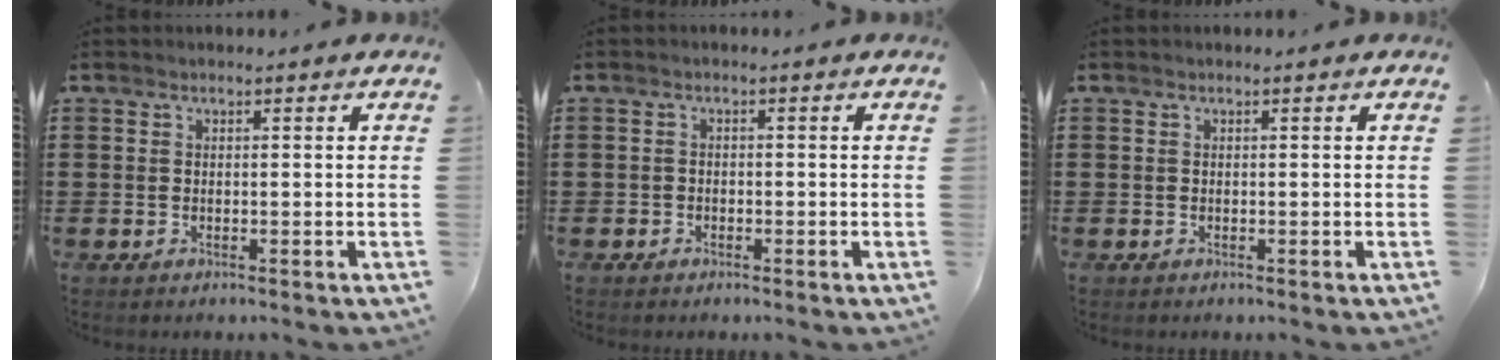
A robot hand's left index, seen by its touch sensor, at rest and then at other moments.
{"total": 1.0, "force": [-0.8, 0.6, 0.0], "torque": [-0.003, 0.003, -0.019]}
{"total": 0.0}